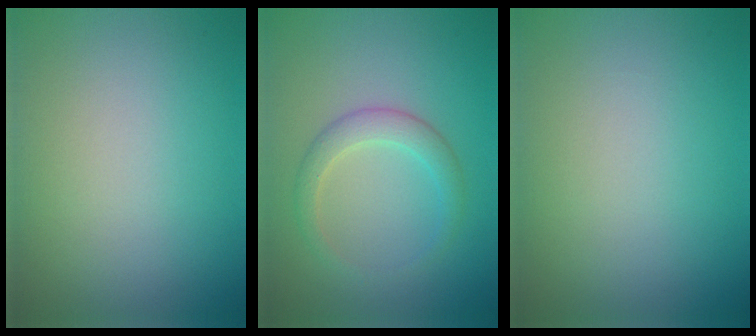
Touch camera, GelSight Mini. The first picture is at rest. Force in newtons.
{"total": 2.4, "press": 2.4, "slide": 0.1}
{"total": 0.0}